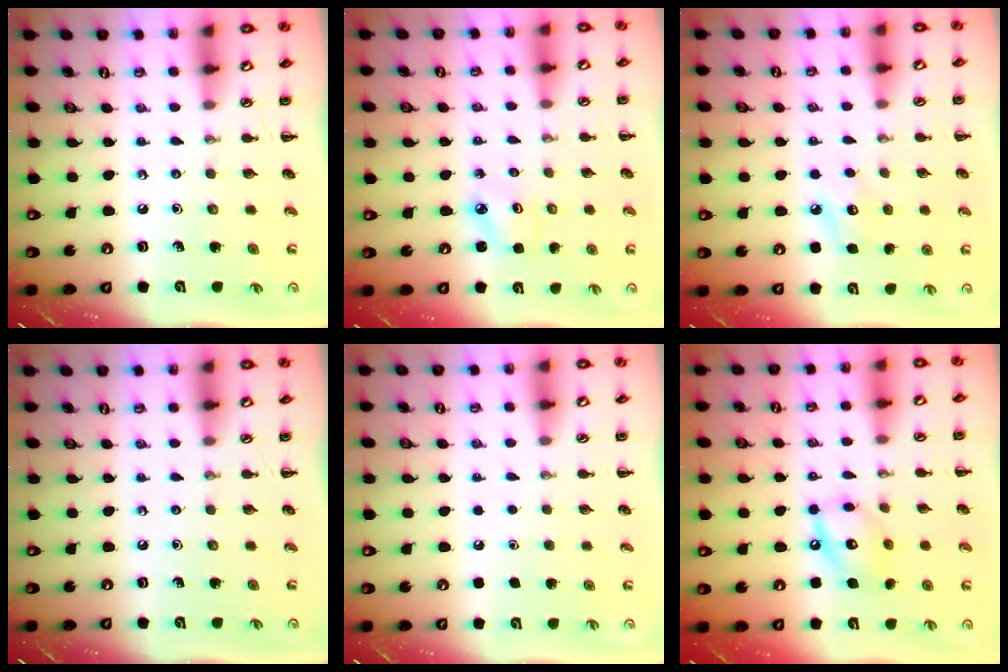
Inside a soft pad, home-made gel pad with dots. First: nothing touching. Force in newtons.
{"total": 2.5, "press": 2.4, "slide": 0.6}
{"total": 8.2, "press": 8.0, "slide": 1.9}
{"total": 0.0}
{"total": 1.7, "press": 1.7, "slide": 0.1}
{"total": 11.4, "press": 11.3, "slide": 1.0}